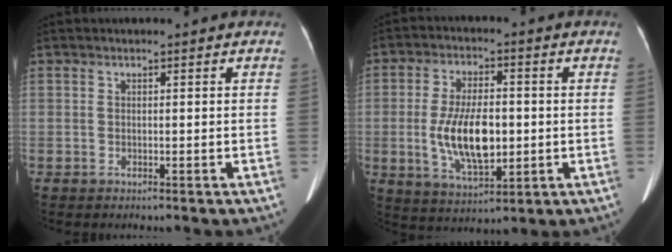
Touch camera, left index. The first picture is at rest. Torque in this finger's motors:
{"motor_torque": [1.91, 0.22, 1.03, 0.21]}